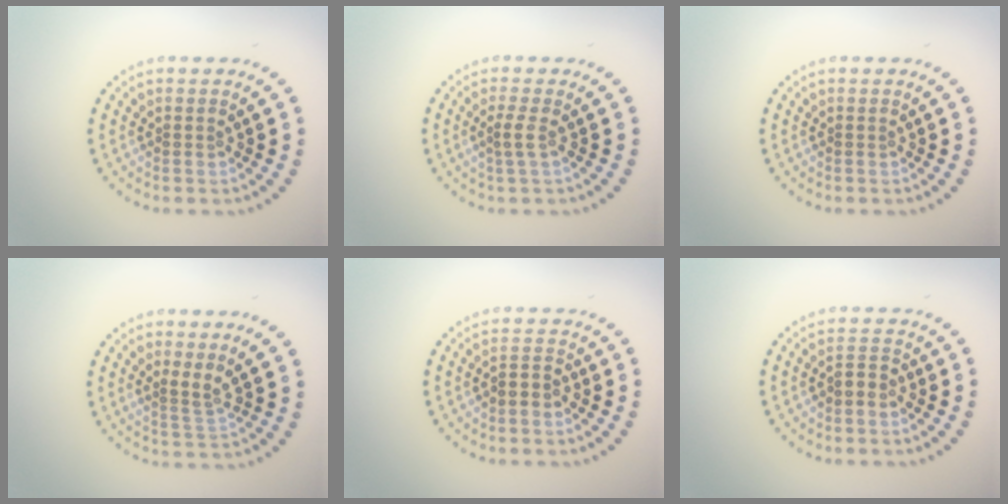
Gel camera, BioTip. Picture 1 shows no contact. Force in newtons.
{"total": 1.2, "press": 0.9, "slide": 0.8}
{"total": 0.0}
{"total": 1.6, "press": 1.0, "slide": 1.2}
{"total": 1.7, "press": 1.3, "slide": 1.0}
{"total": 1.4, "press": 1.1, "slide": 0.9}